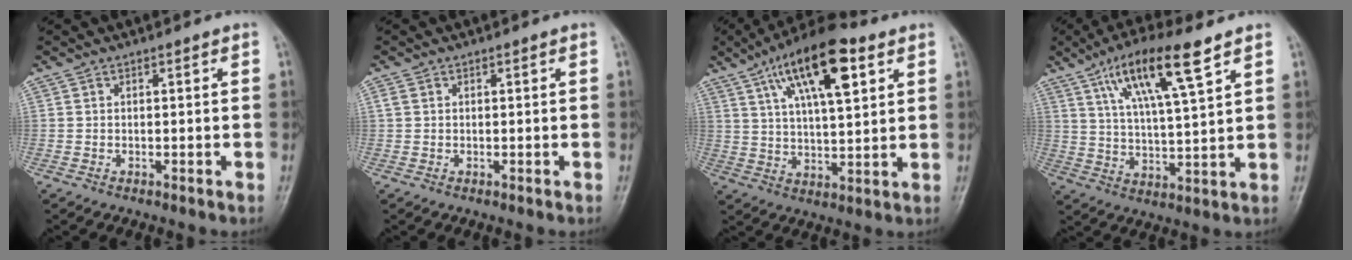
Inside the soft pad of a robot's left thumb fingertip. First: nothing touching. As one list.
[{"total": 0.9, "force": [0.3, 0.7, 0.5], "torque": [-0.011, 0.006, 0.005]}, {"total": 16.7, "force": [7.9, 6.0, 13.5], "torque": [-0.204, -0.014, 0.130]}, {"total": 14.0, "force": [7.6, 2.7, 11.4], "torque": [-0.201, -0.019, 0.139]}]